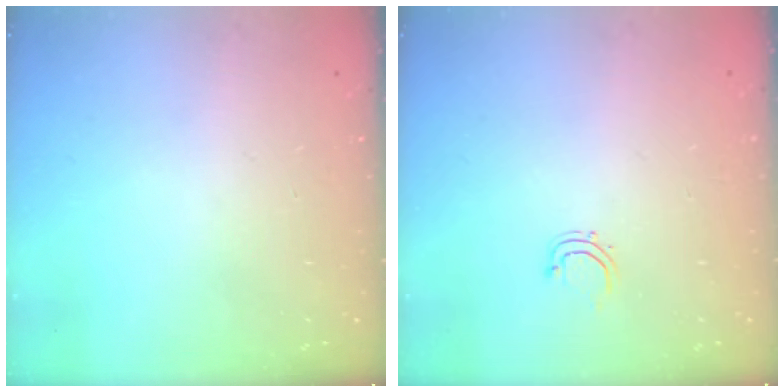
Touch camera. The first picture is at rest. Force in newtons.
{"total": 2.8, "press": 2.7, "slide": 0.5}